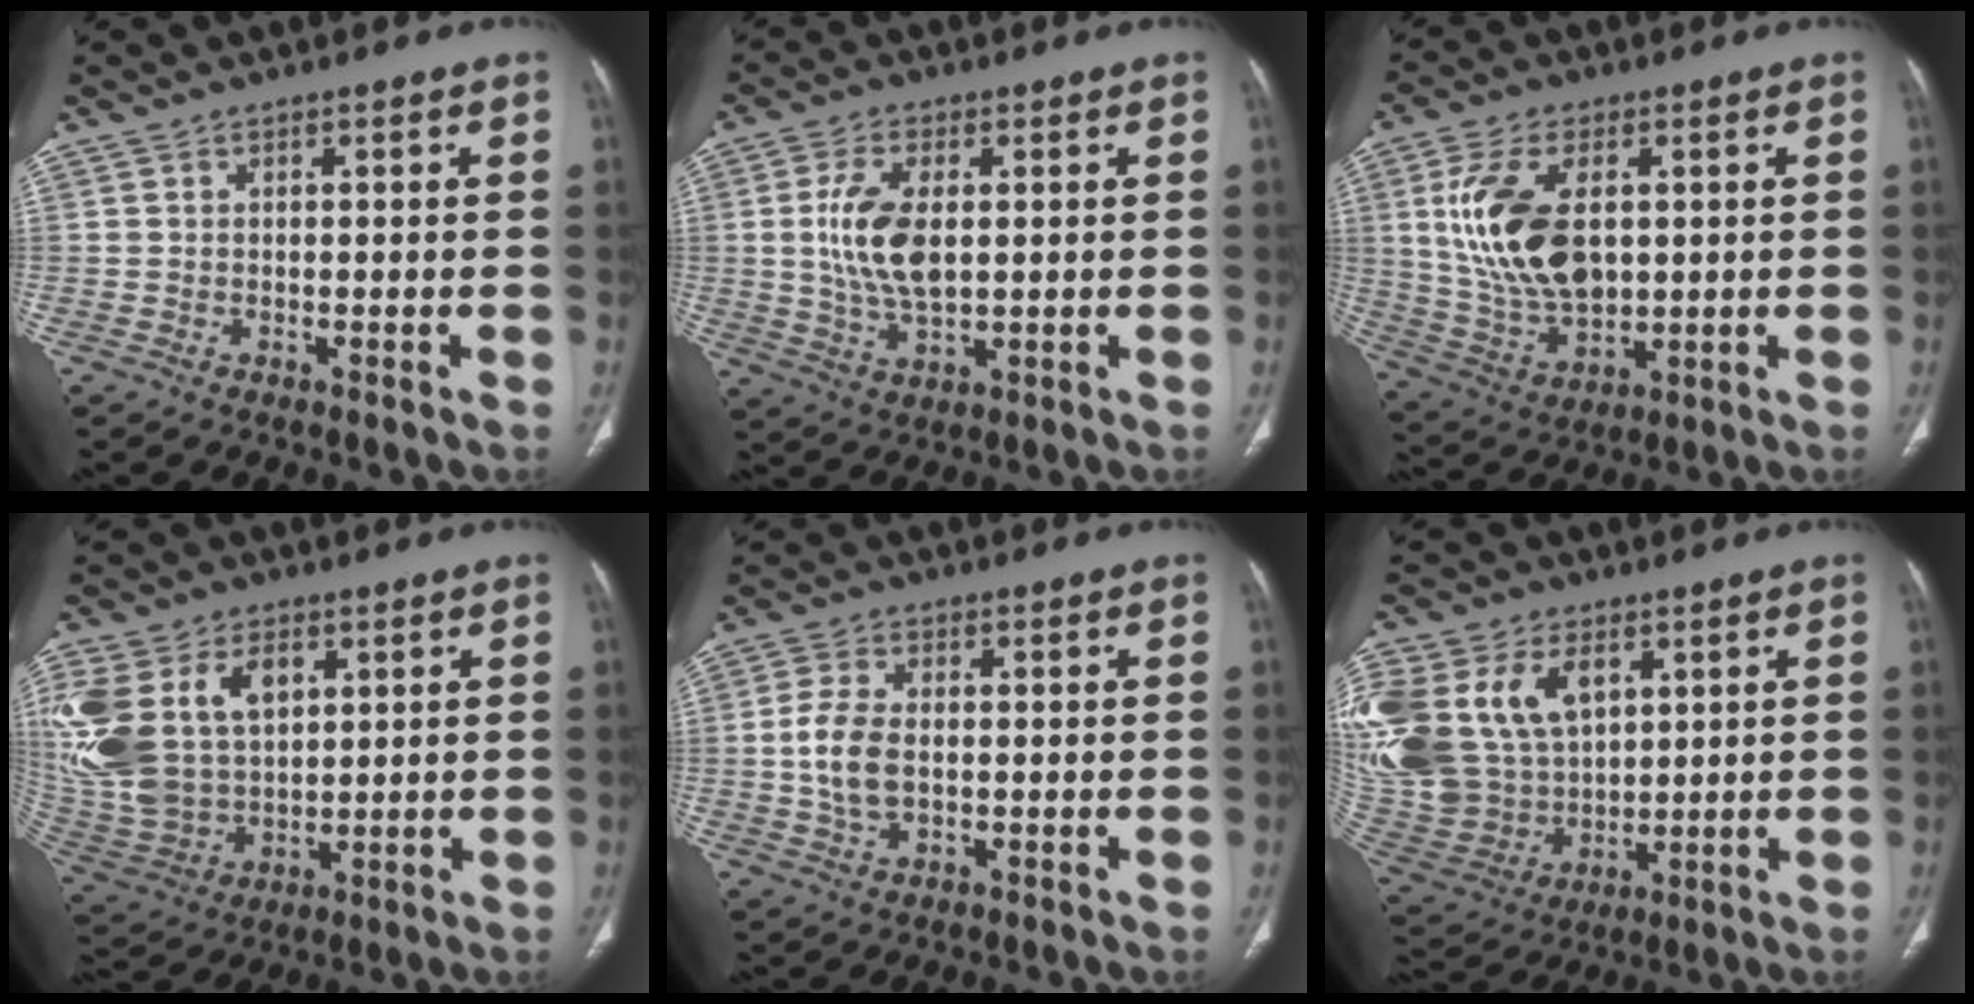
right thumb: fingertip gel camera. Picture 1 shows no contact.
{"total": 10.3, "force": [1.1, 5.3, 8.8], "torque": [-0.179, -0.006, 0.026]}
{"total": 16.4, "force": [2.8, 9.5, 13.1], "torque": [-0.250, -0.008, 0.066]}
{"total": 23.6, "force": [7.0, 15.9, 16.0], "torque": [-0.368, 0.009, 0.152]}
{"total": 7.4, "force": [-0.3, 4.4, 5.9], "torque": [-0.126, 0.002, -0.005]}
{"total": 29.6, "force": [9.1, 21.0, 18.8], "torque": [-0.450, 0.031, 0.199]}